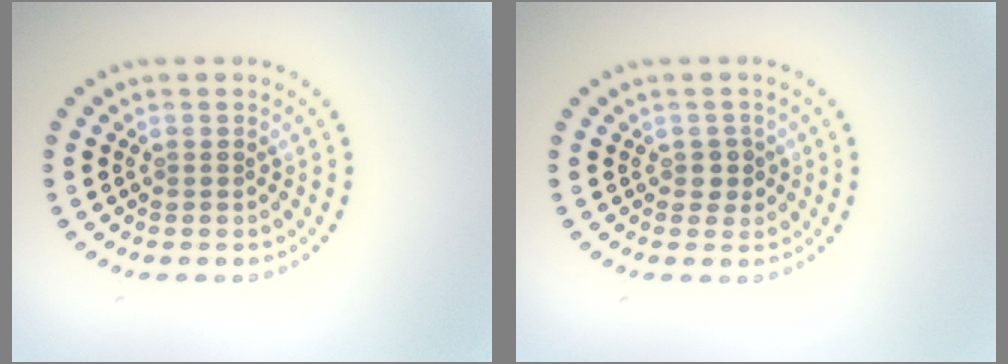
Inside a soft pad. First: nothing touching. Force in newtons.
{"total": 1.4, "press": 1.3, "slide": 0.7}